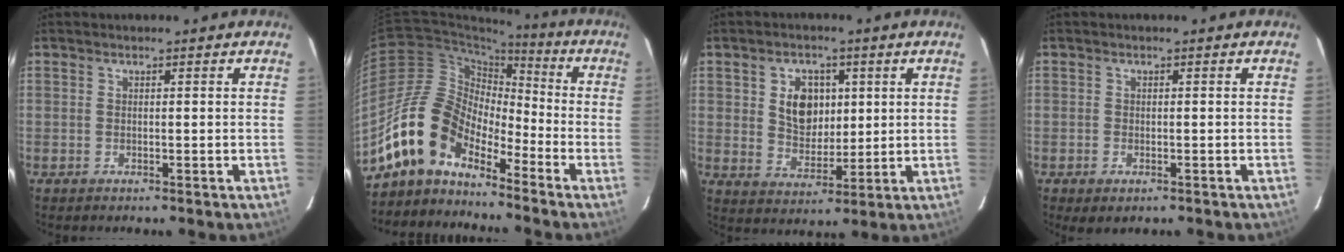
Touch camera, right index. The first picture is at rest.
{"total": 12.9, "force": [-9.8, 6.2, 5.8], "torque": [-0.104, 0.022, -0.195]}
{"total": 8.1, "force": [2.1, 6.1, 4.9], "torque": [-0.085, 0.010, 0.047]}
{"total": 2.2, "force": [-1.2, 1.3, 1.4], "torque": [-0.025, -0.007, -0.017]}